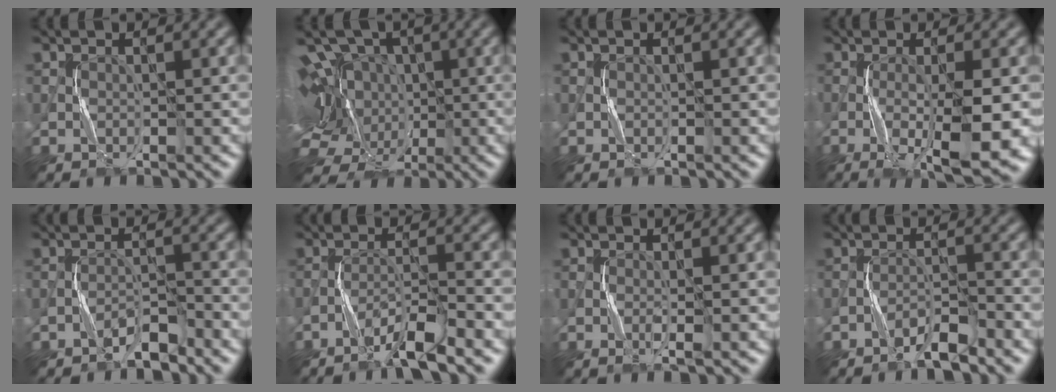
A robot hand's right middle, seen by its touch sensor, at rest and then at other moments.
{"total": 15.2, "force": [-0.2, 11.8, 9.6], "torque": [-0.193, 0.026, -0.027]}
{"total": 0.0}
{"total": 7.9, "force": [-2.6, 1.6, 7.3], "torque": [-0.117, -0.007, -0.037]}
{"total": 2.4, "force": [-2.1, 0.5, 1.0], "torque": [-0.016, 0.010, -0.039]}
{"total": 4.3, "force": [-3.2, 0.3, 2.8], "torque": [-0.052, 0.007, -0.066]}
{"total": 1.0, "force": [-0.3, 0.1, 1.0], "torque": [-0.022, -0.002, -0.008]}
{"total": 2.7, "force": [-2.2, 0.3, 1.5], "torque": [-0.027, 0.007, -0.044]}